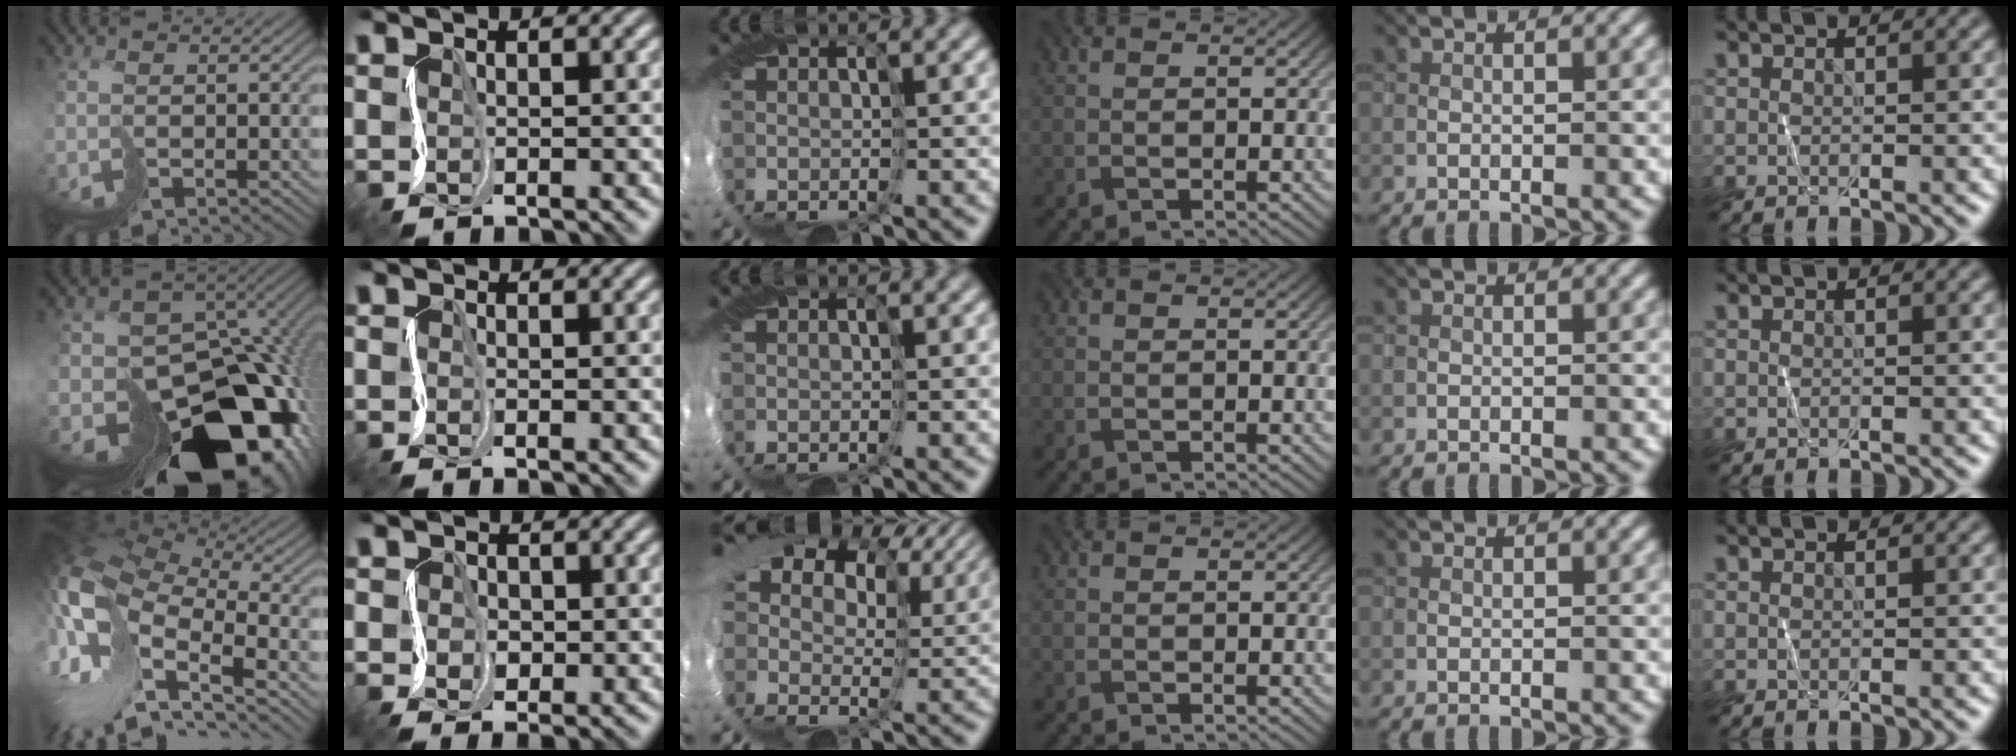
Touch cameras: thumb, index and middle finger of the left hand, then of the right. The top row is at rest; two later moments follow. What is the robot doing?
{"motion": "cut", "object": "paper"}